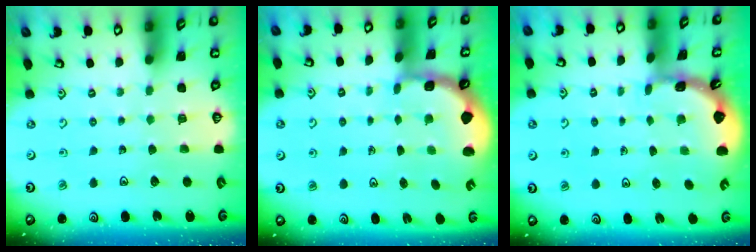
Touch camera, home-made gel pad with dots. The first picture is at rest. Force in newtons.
{"total": 1.8, "press": 1.7, "slide": 0.5}
{"total": 1.8, "press": 1.8, "slide": 0.1}